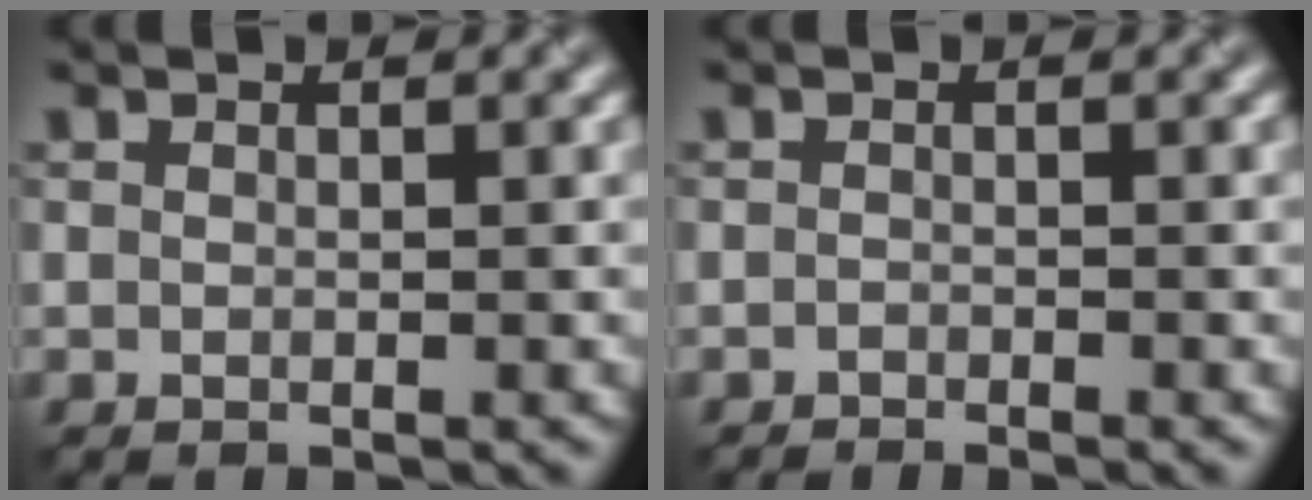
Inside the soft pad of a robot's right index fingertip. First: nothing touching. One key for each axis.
{"total": 1.1, "fx": -1.1, "fy": -0.1, "fz": 0.2, "tx": -0.004, "ty": 0.000, "tz": -0.023}